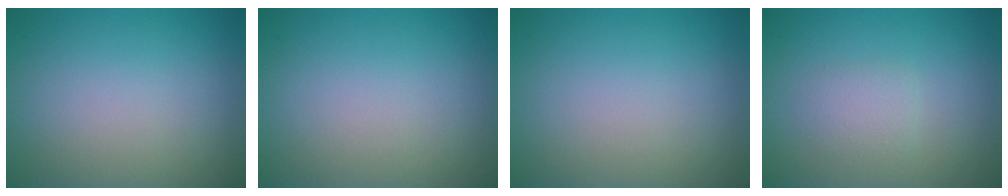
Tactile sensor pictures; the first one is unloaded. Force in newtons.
{"total": 0.0}
{"total": 0.0}
{"total": 1.5, "press": 1.5, "slide": 0.0}